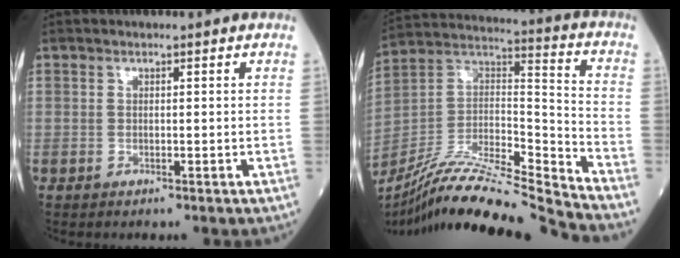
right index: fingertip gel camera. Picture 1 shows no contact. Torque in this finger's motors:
{"motor_torque": [-0.34, -0.71, 0.25, 0.07]}